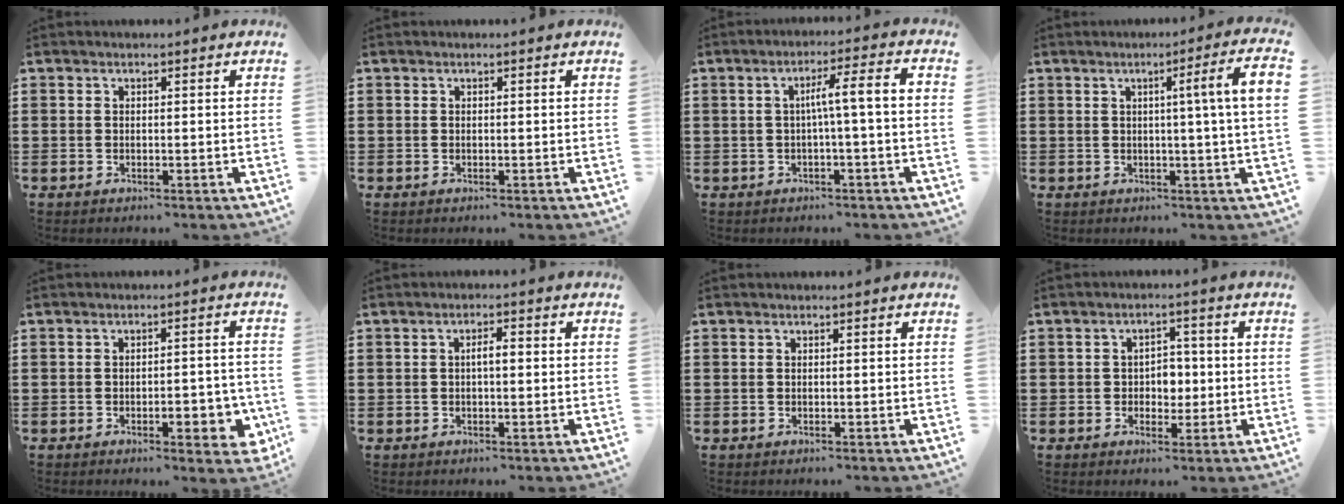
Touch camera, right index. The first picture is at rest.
{"total": 0.0}
{"total": 5.2, "force": [-0.6, 0.0, 5.2], "torque": [-0.096, 0.003, -0.017]}
{"total": 6.0, "force": [1.0, -0.9, 5.9], "torque": [-0.093, -0.013, 0.007]}
{"total": 5.1, "force": [-1.6, 2.0, 4.4], "torque": [-0.055, -0.001, -0.029]}
{"total": 2.2, "force": [0.0, 0.6, 2.1], "torque": [-0.039, 0.003, -0.002]}
{"total": 0.0}
{"total": 3.3, "force": [-0.3, 2.7, 2.0], "torque": [-0.037, 0.005, -0.013]}